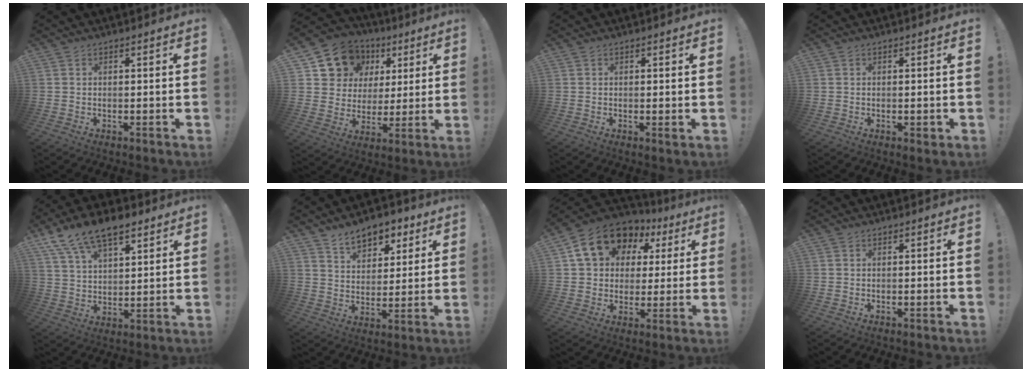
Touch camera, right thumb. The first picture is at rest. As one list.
[{"total": 12.6, "force": [6.1, 10.5, 3.3], "torque": [-0.053, -0.033, 0.130]}, {"total": 1.1, "force": [0.3, 0.2, 1.0], "torque": [-0.005, -0.006, 0.002]}, {"total": 1.2, "force": [-0.1, 0.5, 1.1], "torque": [-0.018, 0.001, -0.001]}, {"total": 12.9, "force": [8.8, 6.1, 7.2], "torque": [-0.131, -0.044, 0.164]}, {"total": 10.2, "force": [6.8, 6.2, 4.4], "torque": [-0.049, -0.042, 0.125]}, {"total": 17.2, "force": [8.1, 12.6, 8.5], "torque": [-0.134, -0.031, 0.160]}, {"total": 0.0}]